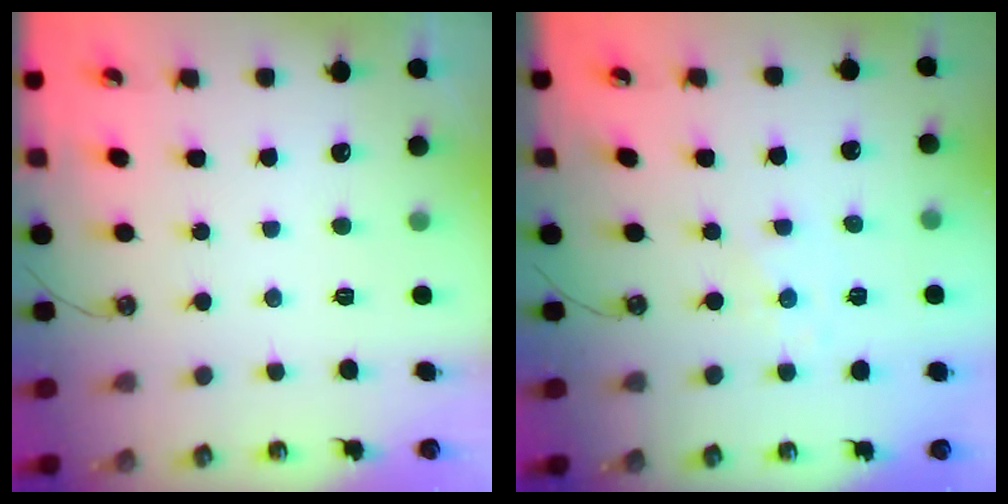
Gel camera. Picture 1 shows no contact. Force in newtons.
{"total": 1.9, "press": 1.9, "slide": 0.5}